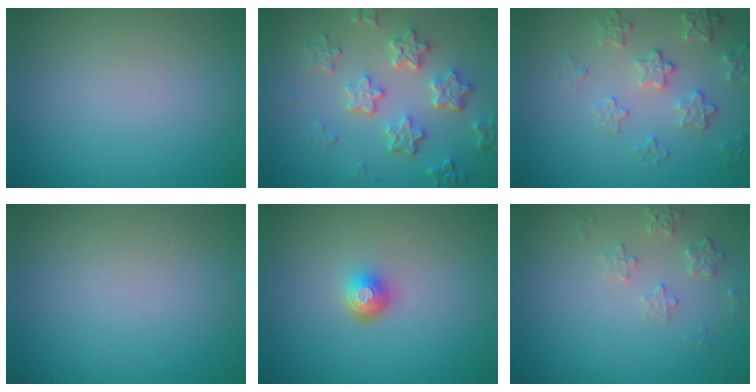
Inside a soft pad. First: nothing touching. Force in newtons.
{"total": 5.3, "press": 4.1, "slide": 3.4}
{"total": 3.2, "press": 3.0, "slide": 0.9}
{"total": 0.0}
{"total": 1.9, "press": 1.4, "slide": 1.3}
{"total": 1.9, "press": 1.8, "slide": 0.2}